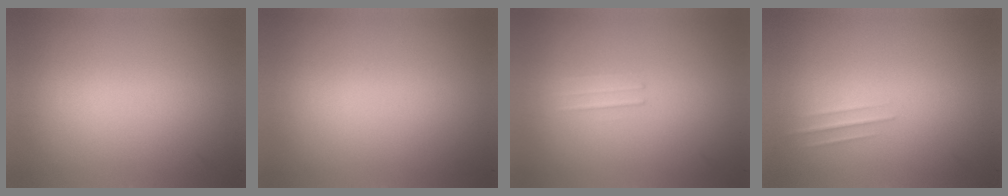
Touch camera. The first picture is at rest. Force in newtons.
{"total": 0.0}
{"total": 1.1}
{"total": 1.0}